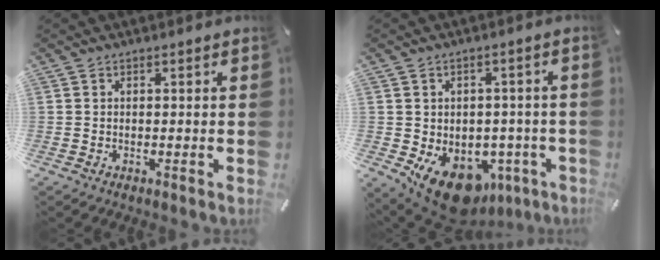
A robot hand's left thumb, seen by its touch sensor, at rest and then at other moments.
{"total": 12.9, "force": [-6.4, 8.6, 7.1], "torque": [-0.092, 0.028, -0.096]}